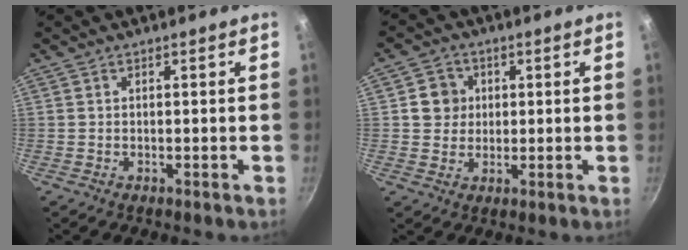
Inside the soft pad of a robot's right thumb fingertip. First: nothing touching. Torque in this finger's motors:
{"motor_torque": [0.15, 1.37, 0.19, -0.41, -0.02]}